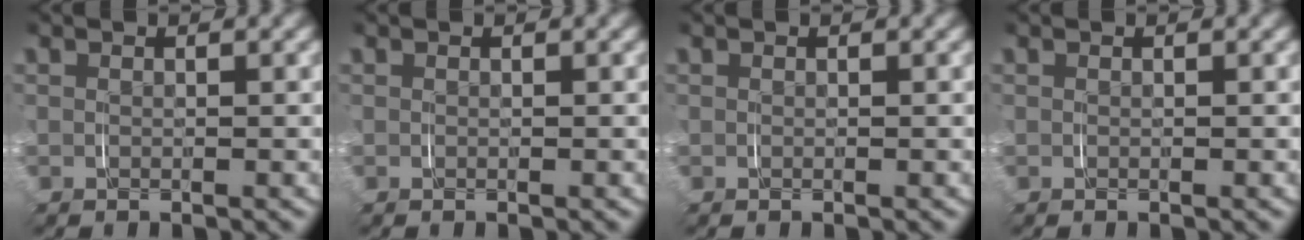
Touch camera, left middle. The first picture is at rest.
{"total": 0.0}
{"total": 0.0}
{"total": 0.0}